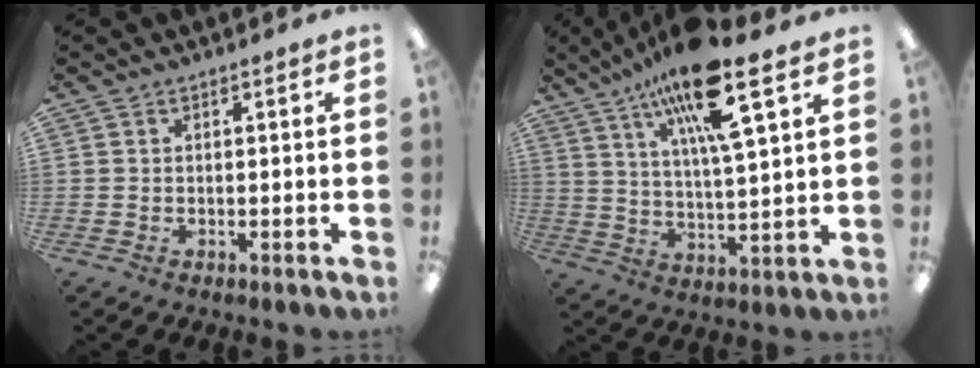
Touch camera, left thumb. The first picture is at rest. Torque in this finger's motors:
{"motor_torque": [0.38, 0.87, 1.68, -1.10, 0.50]}